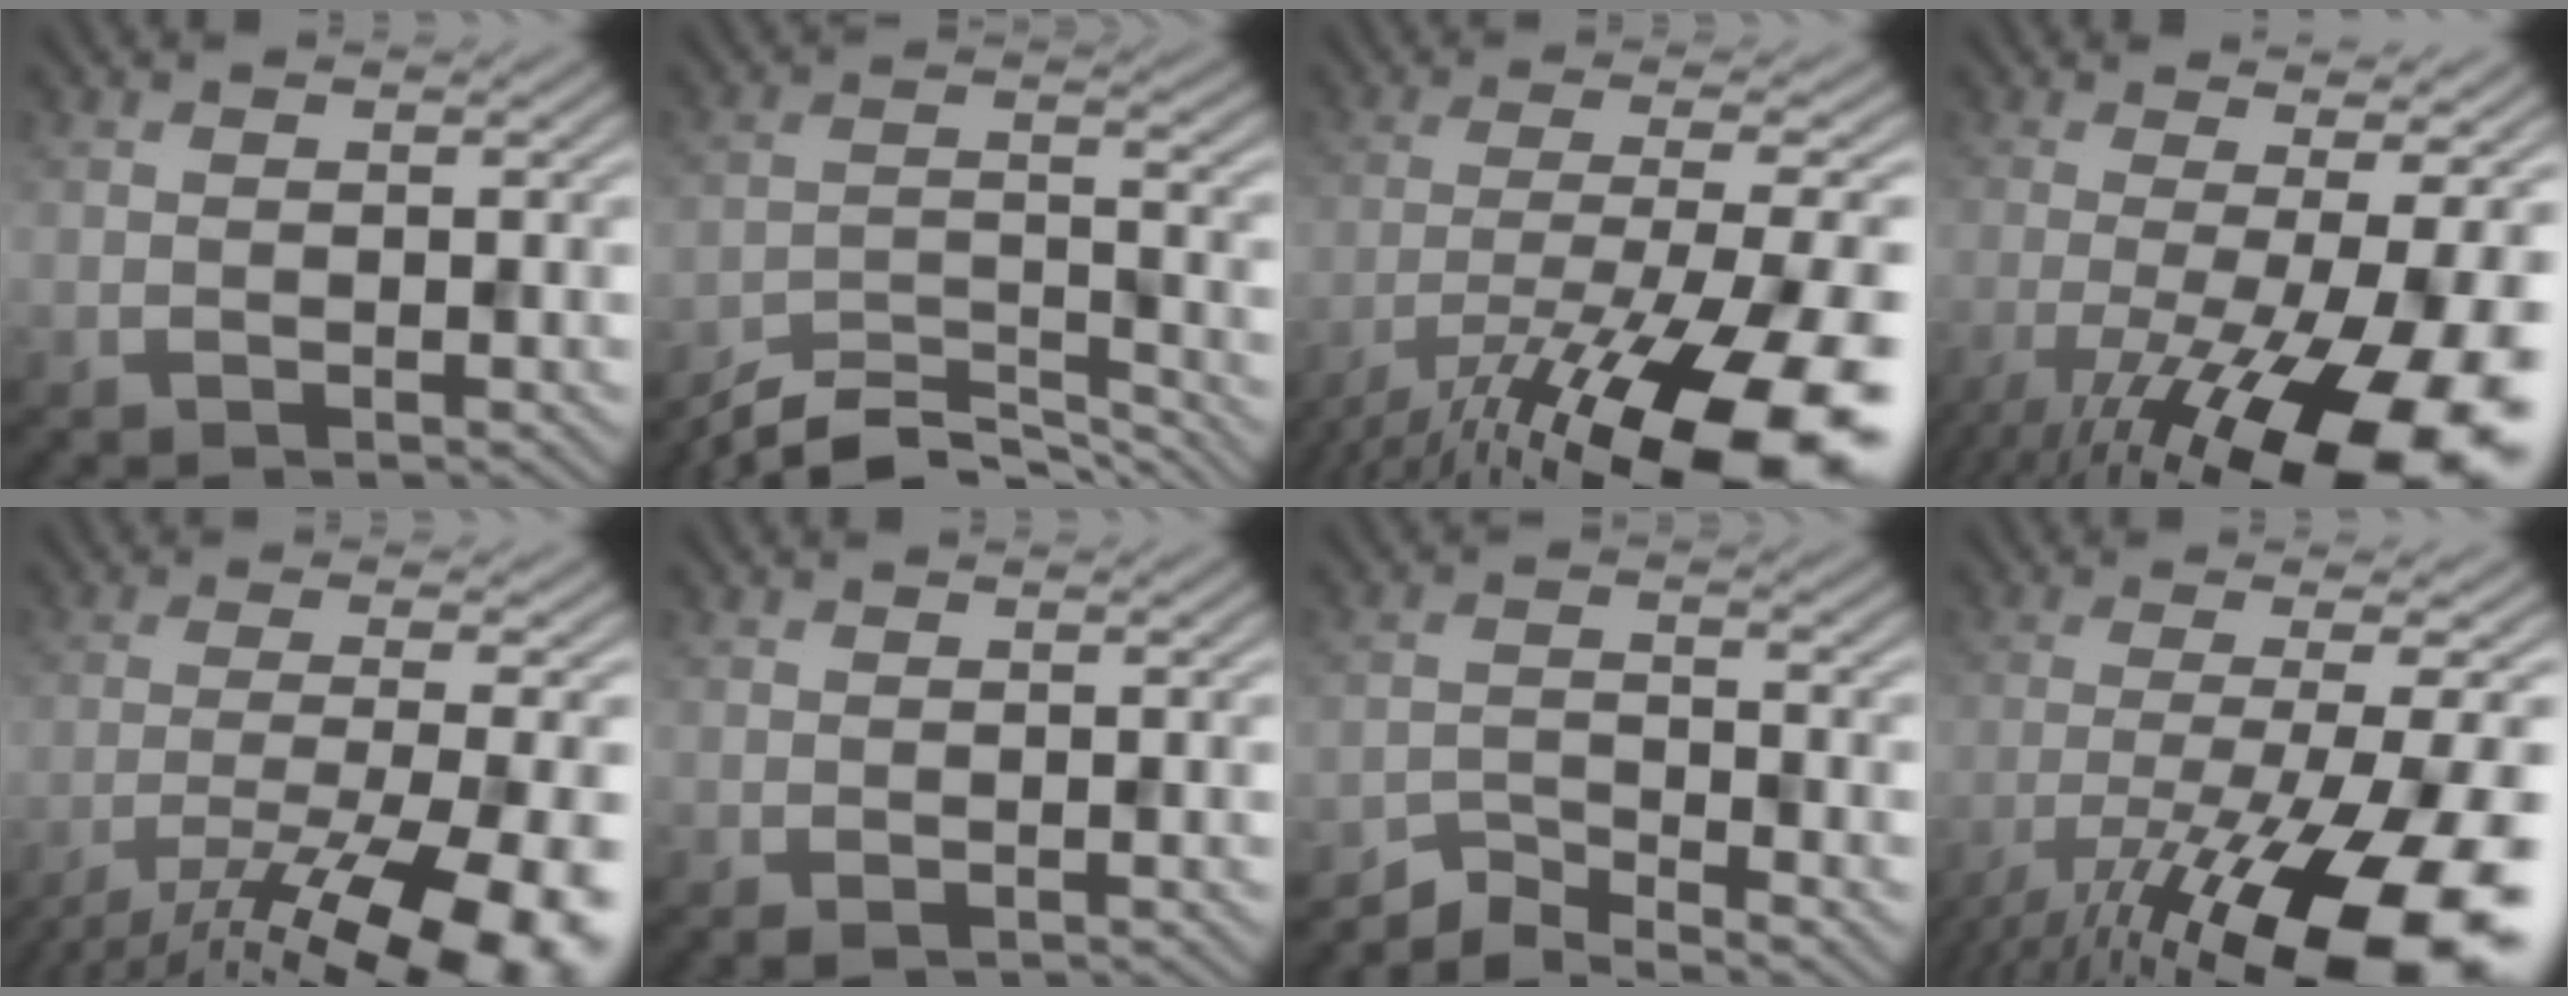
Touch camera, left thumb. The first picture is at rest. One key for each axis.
{"total": 8.0, "fx": -7.2, "fy": 1.6, "fz": 3.0, "tx": -0.058, "ty": -0.004, "tz": -0.128}
{"total": 18.3, "fx": -12.0, "fy": 4.2, "fz": 13.1, "tx": -0.217, "ty": -0.034, "tz": -0.189}
{"total": 18.2, "fx": -7.2, "fy": 4.8, "fz": 16.0, "tx": -0.228, "ty": -0.020, "tz": -0.106}
{"total": 15.8, "fx": -10.6, "fy": 3.3, "fz": 11.1, "tx": -0.173, "ty": -0.034, "tz": -0.152}
{"total": 0.6, "fx": 0.0, "fy": 0.4, "fz": 0.4, "tx": -0.008, "ty": -0.002, "tz": 0.002}
{"total": 3.8, "fx": -3.6, "fy": 0.4, "fz": 1.2, "tx": -0.019, "ty": 0.001, "tz": -0.077}
{"total": 18.3, "fx": -10.5, "fy": 3.9, "fz": 14.5, "tx": -0.220, "ty": -0.020, "tz": -0.173}